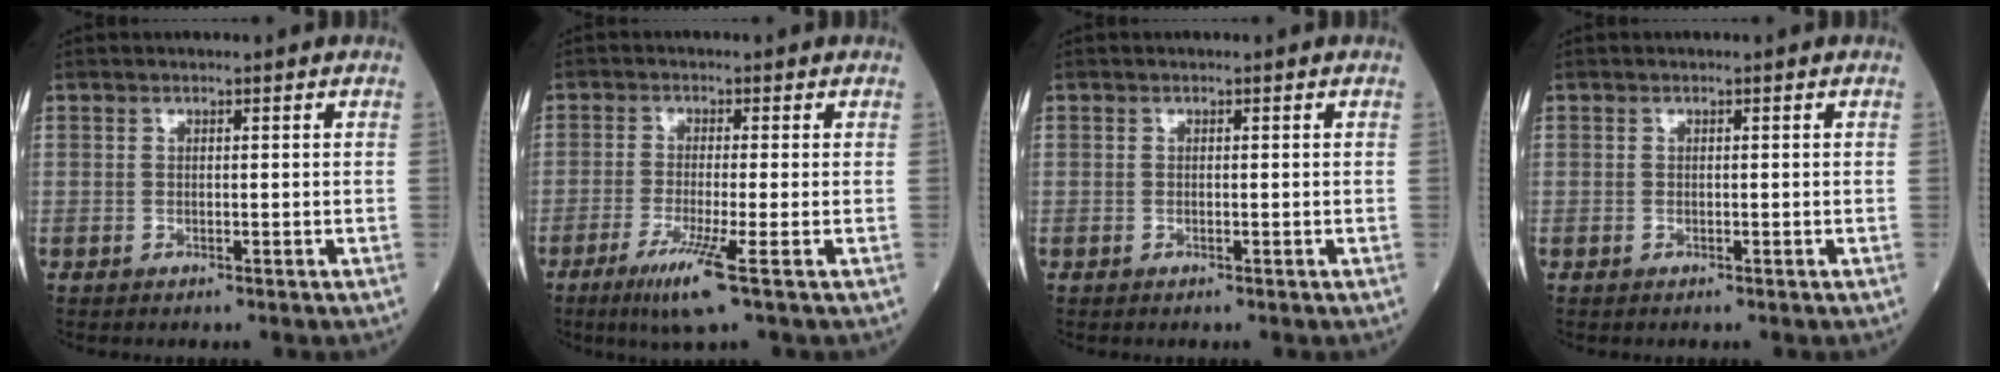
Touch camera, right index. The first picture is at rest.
{"total": 6.0, "force": [-3.1, -0.9, 5.0], "torque": [-0.095, -0.021, -0.061]}
{"total": 0.0}
{"total": 0.0}